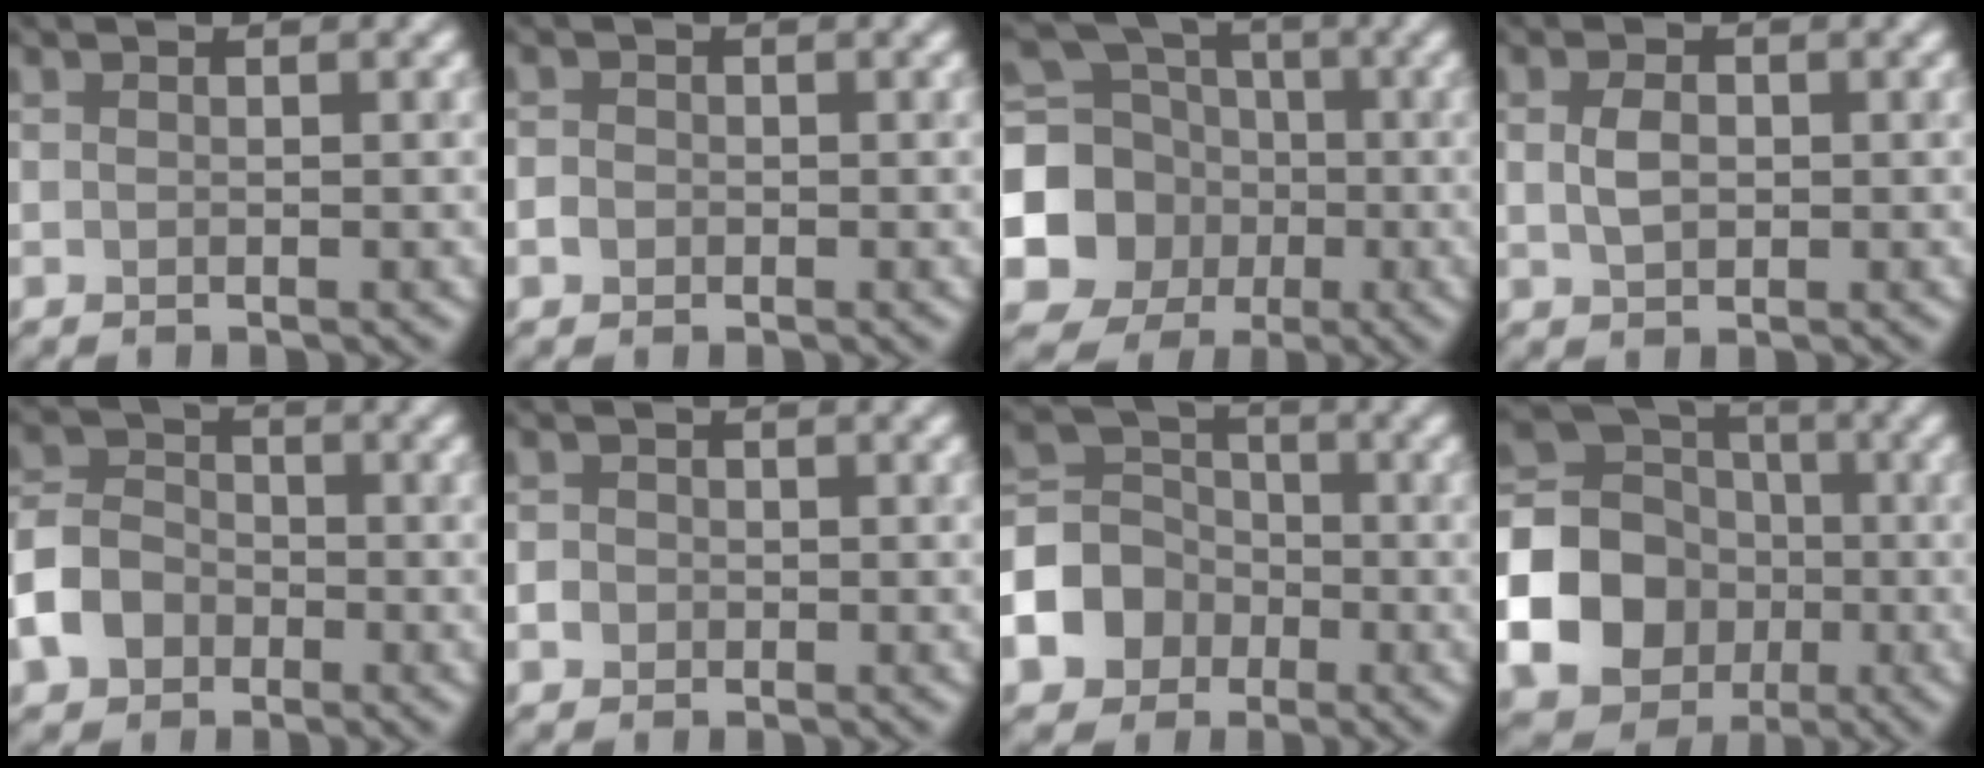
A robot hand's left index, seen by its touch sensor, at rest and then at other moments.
{"total": 0.9, "force": [-0.5, 0.7, -0.1], "torque": [0.004, 0.000, -0.010]}
{"total": 10.5, "force": [-2.5, 9.7, 3.3], "torque": [-0.088, -0.026, -0.065]}
{"total": 1.6, "force": [0.2, 1.2, 1.0], "torque": [-0.023, 0.001, 0.005]}
{"total": 4.6, "force": [-2.5, 3.5, 1.7], "torque": [-0.038, 0.004, -0.056]}
{"total": 1.0, "force": [-0.5, 0.9, -0.2], "torque": [0.007, 0.000, -0.010]}
{"total": 6.0, "force": [-2.6, 5.1, 1.8], "torque": [-0.026, 0.005, -0.064]}
{"total": 15.7, "force": [-4.2, 14.3, 4.9], "torque": [-0.137, -0.024, -0.093]}